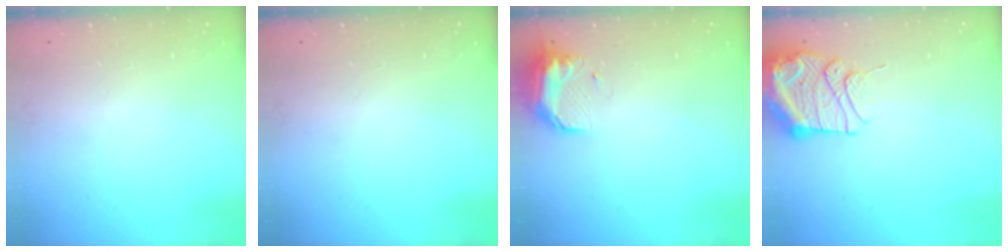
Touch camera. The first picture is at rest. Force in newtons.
{"total": 0.0}
{"total": 10.0, "press": 9.6, "slide": 2.8}
{"total": 12.9, "press": 12.6, "slide": 2.9}